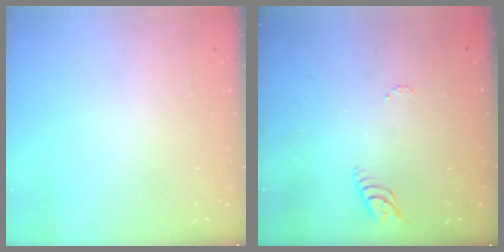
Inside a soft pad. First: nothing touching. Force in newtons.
{"total": 4.2, "press": 4.2, "slide": 0.4}